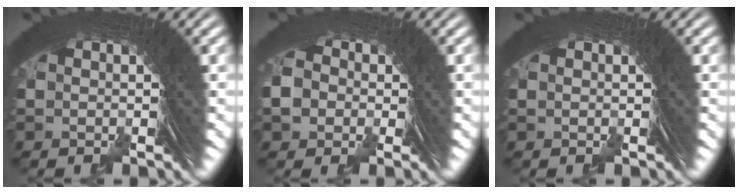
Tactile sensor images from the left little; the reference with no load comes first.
{"total": 4.2, "force": [-0.1, 4.0, 1.4], "torque": [-0.015, 0.020, -0.020]}
{"total": 0.0}